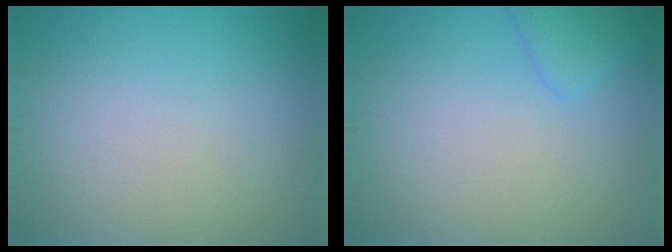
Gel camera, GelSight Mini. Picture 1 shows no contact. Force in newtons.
{"total": 1.5, "press": 1.5, "slide": 0.1}